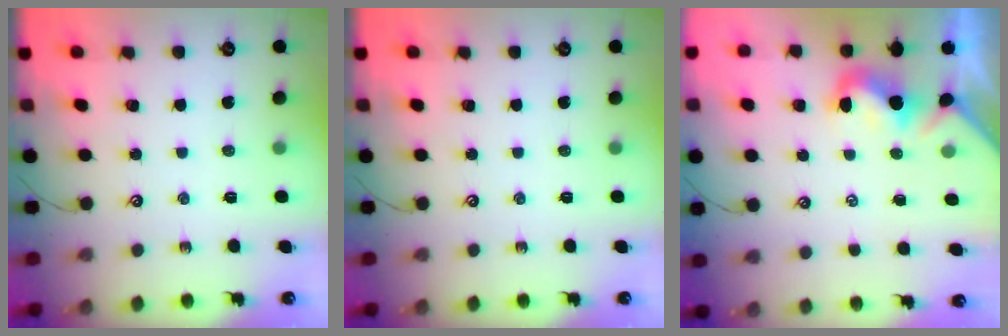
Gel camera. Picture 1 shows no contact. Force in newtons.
{"total": 0.0}
{"total": 1.1, "press": 0.9, "slide": 0.6}